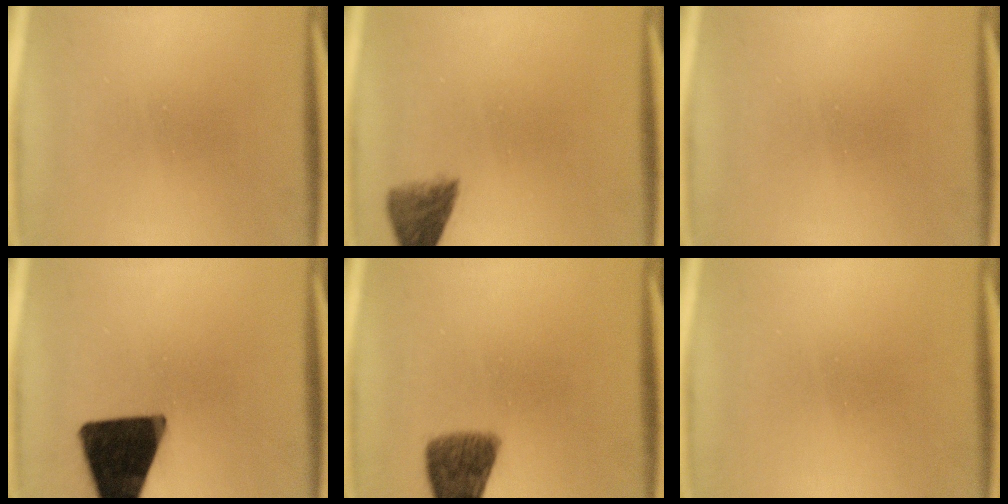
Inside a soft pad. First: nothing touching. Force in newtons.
{"total": 5.0}
{"total": 0.0}
{"total": 18.9}
{"total": 8.3}
{"total": 0.5}